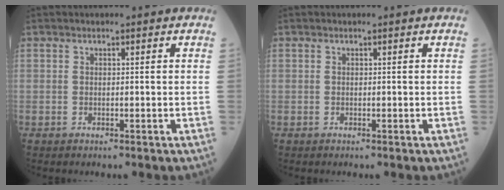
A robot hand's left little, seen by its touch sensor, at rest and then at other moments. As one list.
[{"total": 0.0}]